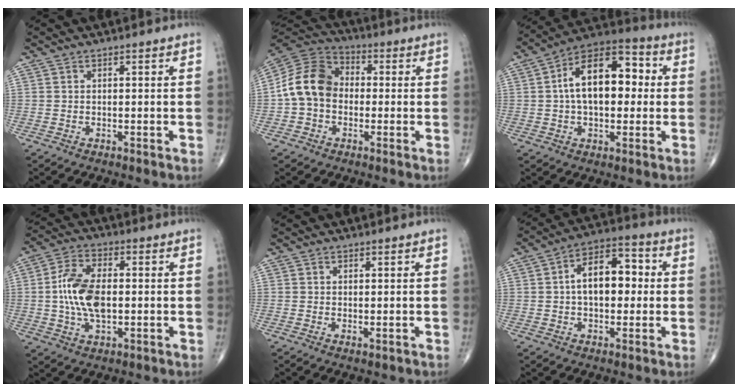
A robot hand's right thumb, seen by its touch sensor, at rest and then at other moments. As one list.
[{"total": 12.0, "force": [-0.8, 9.4, 7.4], "torque": [-0.126, 0.037, -0.029]}, {"total": 16.5, "force": [1.8, 9.3, 13.5], "torque": [-0.195, 0.035, 0.019]}, {"total": 11.3, "force": [-0.2, 6.1, 9.5], "torque": [-0.185, 0.008, -0.005]}, {"total": 0.8, "force": [0.0, 0.4, 0.7], "torque": [-0.016, -0.005, 0.002]}, {"total": 11.9, "force": [0.9, 7.1, 9.6], "torque": [-0.128, 0.029, 0.005]}]